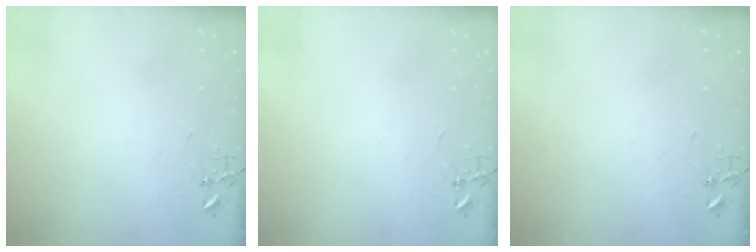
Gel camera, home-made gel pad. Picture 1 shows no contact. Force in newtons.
{"total": 0.0}
{"total": 0.0}